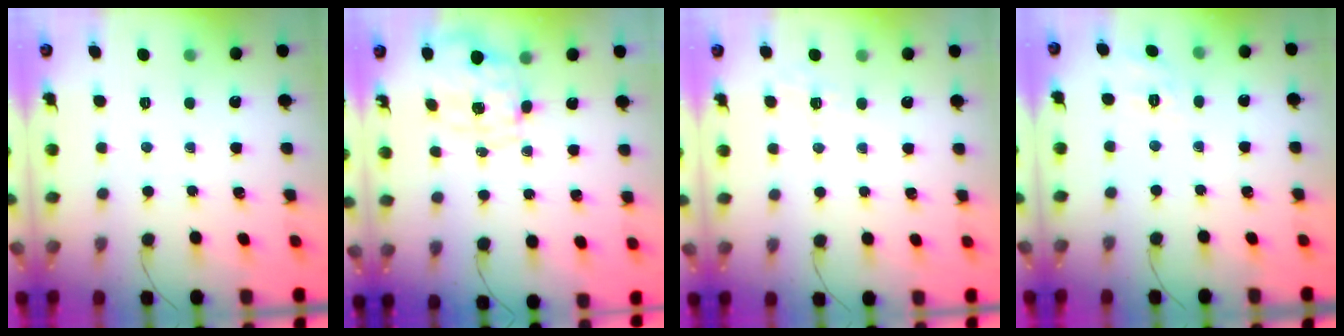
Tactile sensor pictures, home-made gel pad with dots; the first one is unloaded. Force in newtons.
{"total": 1.8, "press": 1.4, "slide": 1.1}
{"total": 1.4, "press": 0.2, "slide": 1.4}
{"total": 2.0, "press": 0.4, "slide": 1.9}